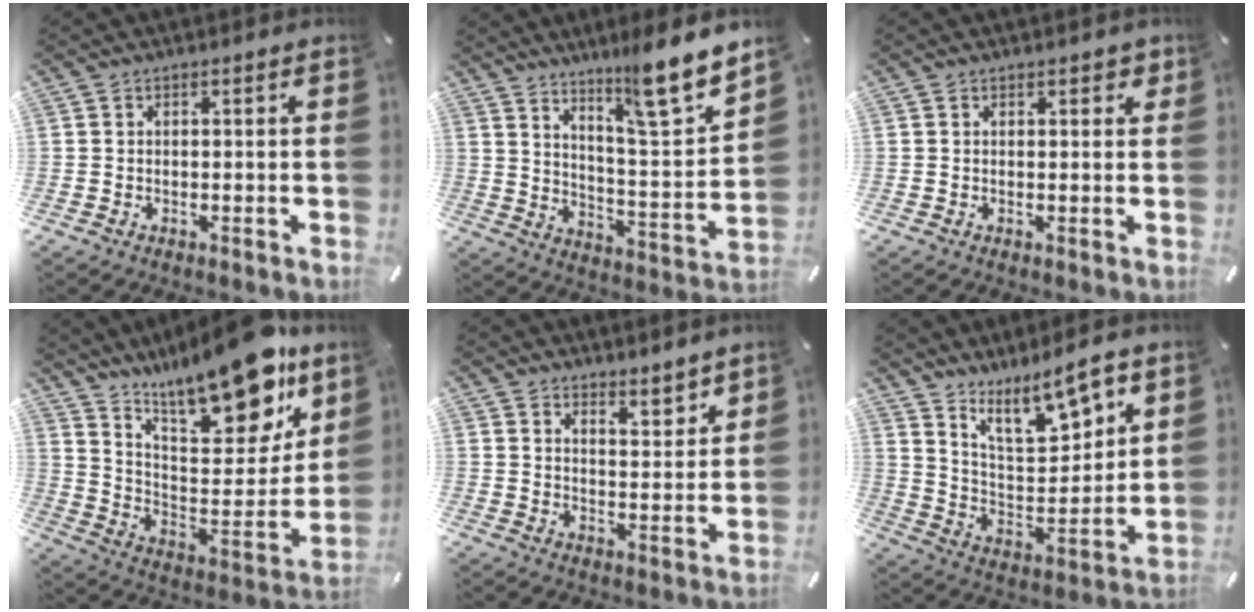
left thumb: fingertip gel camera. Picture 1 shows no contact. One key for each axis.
{"total": 13.4, "fx": 11.9, "fy": 0.3, "fz": 6.3, "tx": -0.085, "ty": -0.121, "tz": 0.188}
{"total": 1.6, "fx": 0.9, "fy": 0.9, "fz": 0.9, "tx": -0.011, "ty": 0.000, "tz": 0.014}
{"total": 22.3, "fx": 17.0, "fy": 7.7, "fz": 12.3, "tx": -0.181, "ty": -0.121, "tz": 0.285}
{"total": 5.4, "fx": 5.2, "fy": 1.7, "fz": 0.4, "tx": 0.006, "ty": -0.048, "tz": 0.091}
{"total": 13.7, "fx": 10.6, "fy": 5.2, "fz": 6.9, "tx": -0.113, "ty": -0.067, "tz": 0.189}